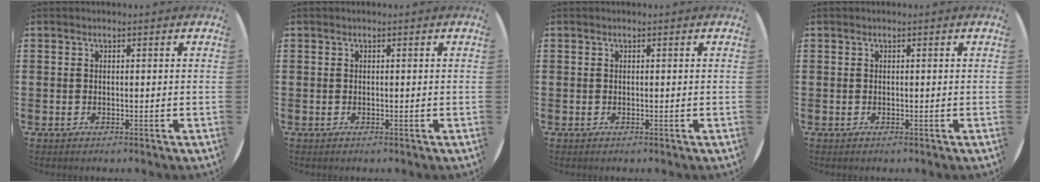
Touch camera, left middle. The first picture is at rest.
{"total": 0.0}
{"total": 0.0}
{"total": 0.0}